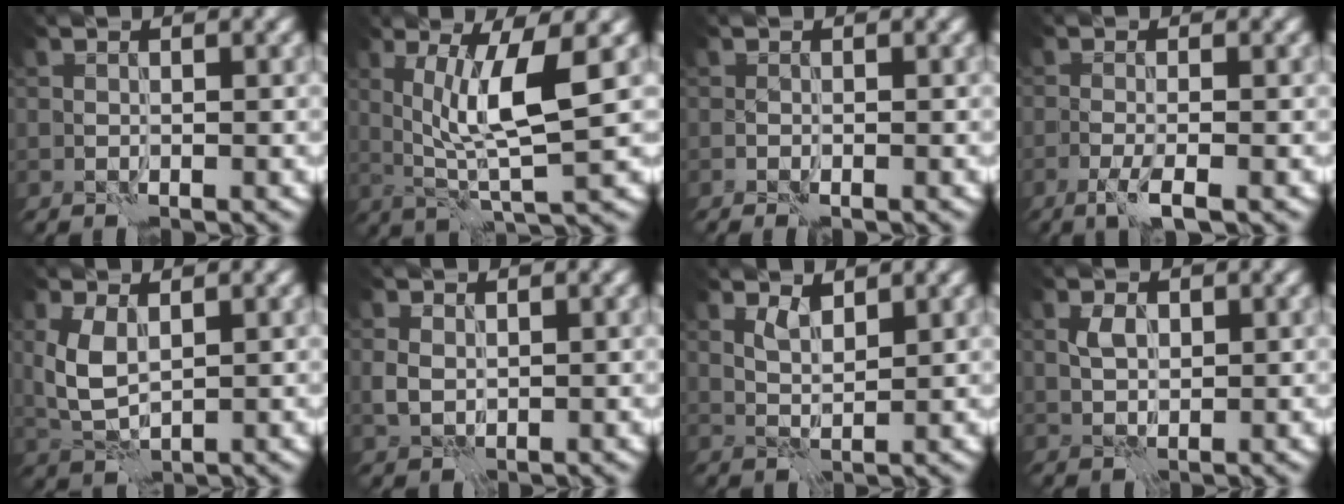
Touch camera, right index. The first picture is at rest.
{"total": 6.3, "force": [1.5, 1.2, 6.0], "torque": [-0.115, -0.005, 0.030]}
{"total": 0.8, "force": [-0.5, 0.1, 0.6], "torque": [-0.017, 0.000, -0.010]}
{"total": 2.5, "force": [-1.3, 0.5, 2.1], "torque": [-0.039, 0.001, -0.034]}
{"total": 3.7, "force": [1.1, 2.1, 2.9], "torque": [-0.075, 0.002, 0.025]}
{"total": 1.5, "force": [0.4, 1.3, 0.8], "torque": [-0.021, -0.002, 0.008]}
{"total": 1.7, "force": [1.4, 0.4, 0.8], "torque": [-0.021, -0.005, 0.029]}
{"total": 1.5, "force": [0.7, 1.0, 1.0], "torque": [-0.020, 0.001, 0.013]}